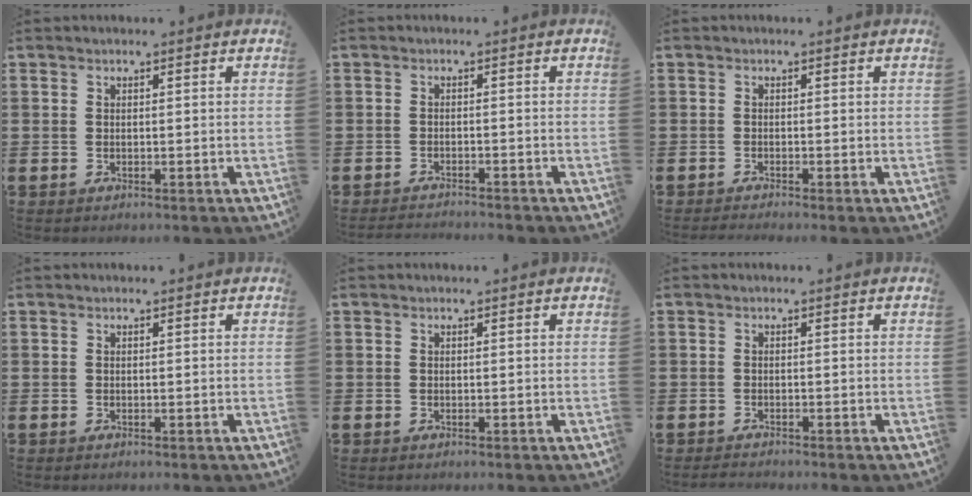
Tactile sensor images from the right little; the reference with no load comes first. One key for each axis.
{"total": 1.4, "fx": -1.4, "fy": -0.1, "fz": 0.1, "tx": -0.003, "ty": 0.002, "tz": -0.029}
{"total": 0.5, "fx": -0.5, "fy": -0.1, "fz": 0.2, "tx": -0.003, "ty": -0.004, "tz": -0.009}
{"total": 0.0}
{"total": 0.0}
{"total": 0.8, "fx": -0.8, "fy": 0.0, "fz": 0.2, "tx": -0.005, "ty": -0.002, "tz": -0.015}